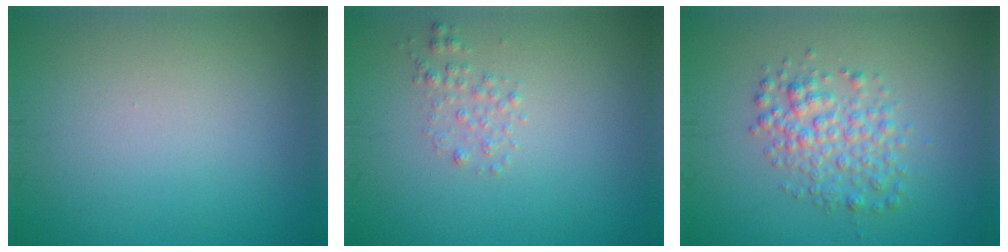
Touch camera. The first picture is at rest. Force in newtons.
{"total": 1.2, "press": 1.2, "slide": 0.1}
{"total": 3.4, "press": 3.4, "slide": 0.1}